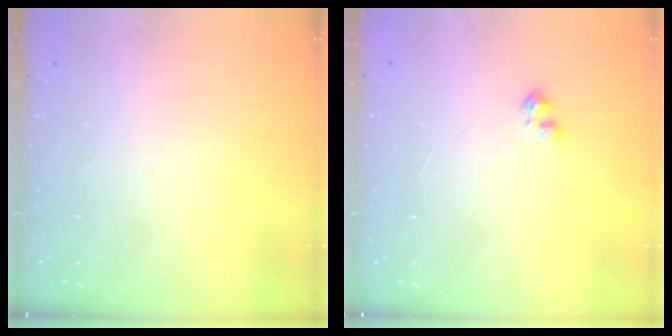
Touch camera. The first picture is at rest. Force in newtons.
{"total": 2.2, "press": 2.2, "slide": 0.4}